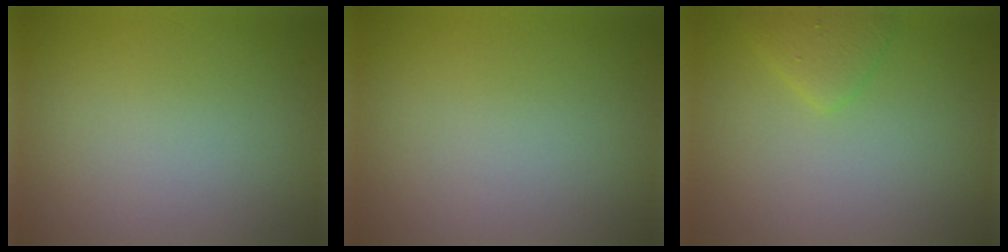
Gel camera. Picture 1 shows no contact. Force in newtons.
{"total": 0.0}
{"total": 1.7, "press": 1.7, "slide": 0.1}